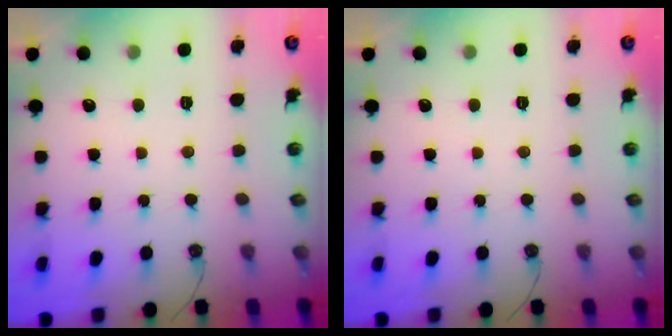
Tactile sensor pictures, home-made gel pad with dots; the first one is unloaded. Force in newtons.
{"total": 0.0}